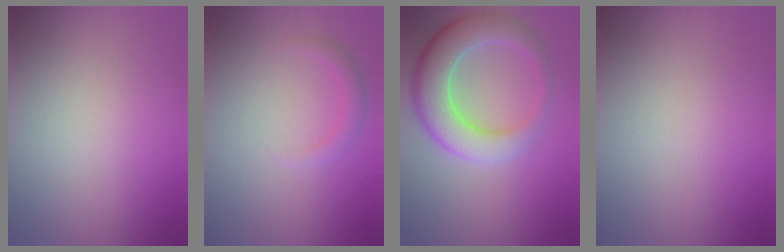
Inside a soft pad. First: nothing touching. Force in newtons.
{"total": 1.6, "press": 1.6, "slide": 0.1}
{"total": 7.6, "press": 7.6, "slide": 0.4}
{"total": 0.0}